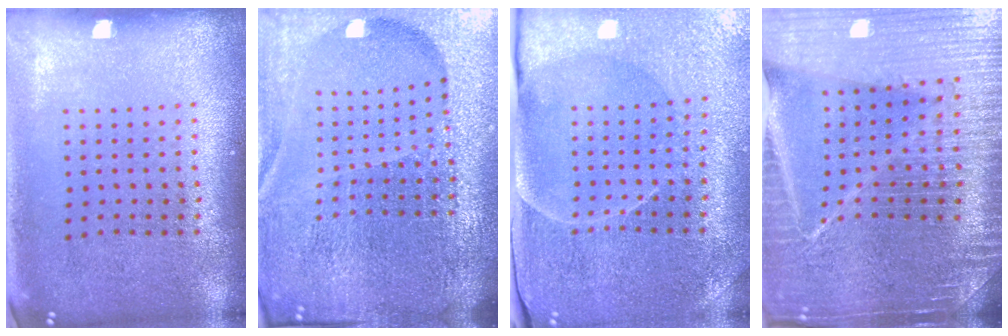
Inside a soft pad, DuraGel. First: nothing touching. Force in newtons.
{"total": 6.9, "press": 6.0, "slide": 3.4}
{"total": 3.5, "press": 3.5, "slide": 0.5}
{"total": 5.7, "press": 5.1, "slide": 2.4}